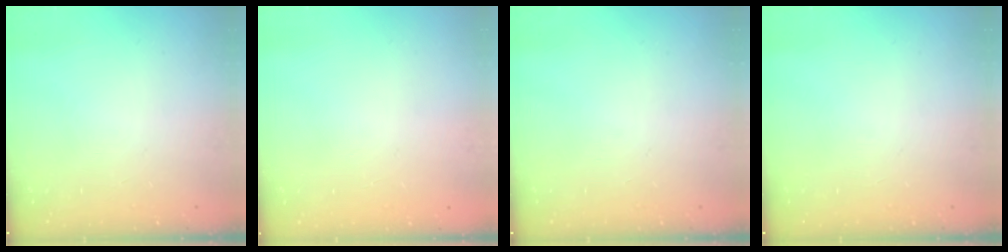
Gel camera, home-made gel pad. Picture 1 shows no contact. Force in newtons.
{"total": 0.0}
{"total": 0.0}
{"total": 0.0}